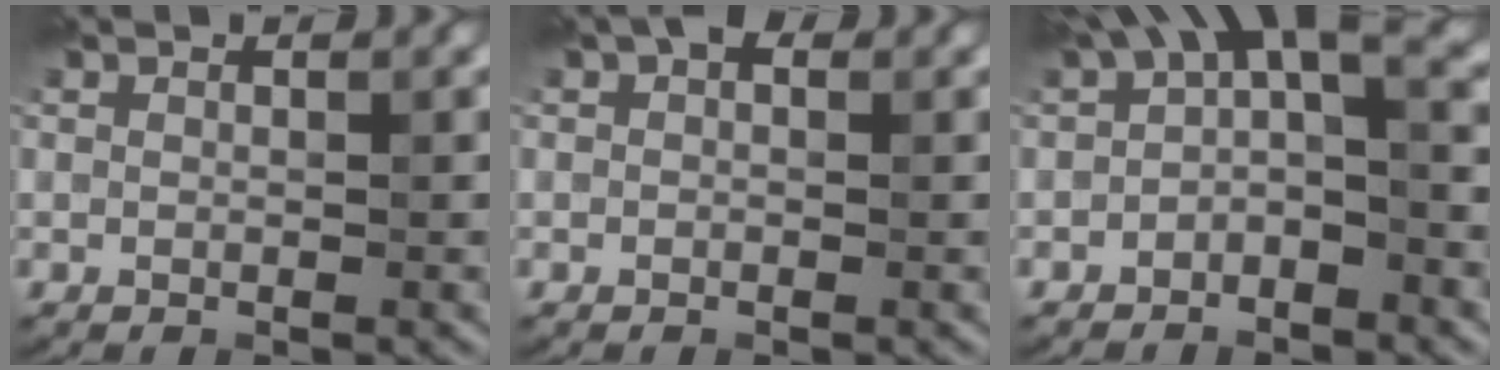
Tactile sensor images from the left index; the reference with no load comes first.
{"total": 1.0, "force": [0.4, 0.6, 0.7], "torque": [-0.010, 0.005, -0.002]}
{"total": 4.5, "force": [-0.2, 2.0, 4.0], "torque": [-0.046, 0.027, -0.020]}